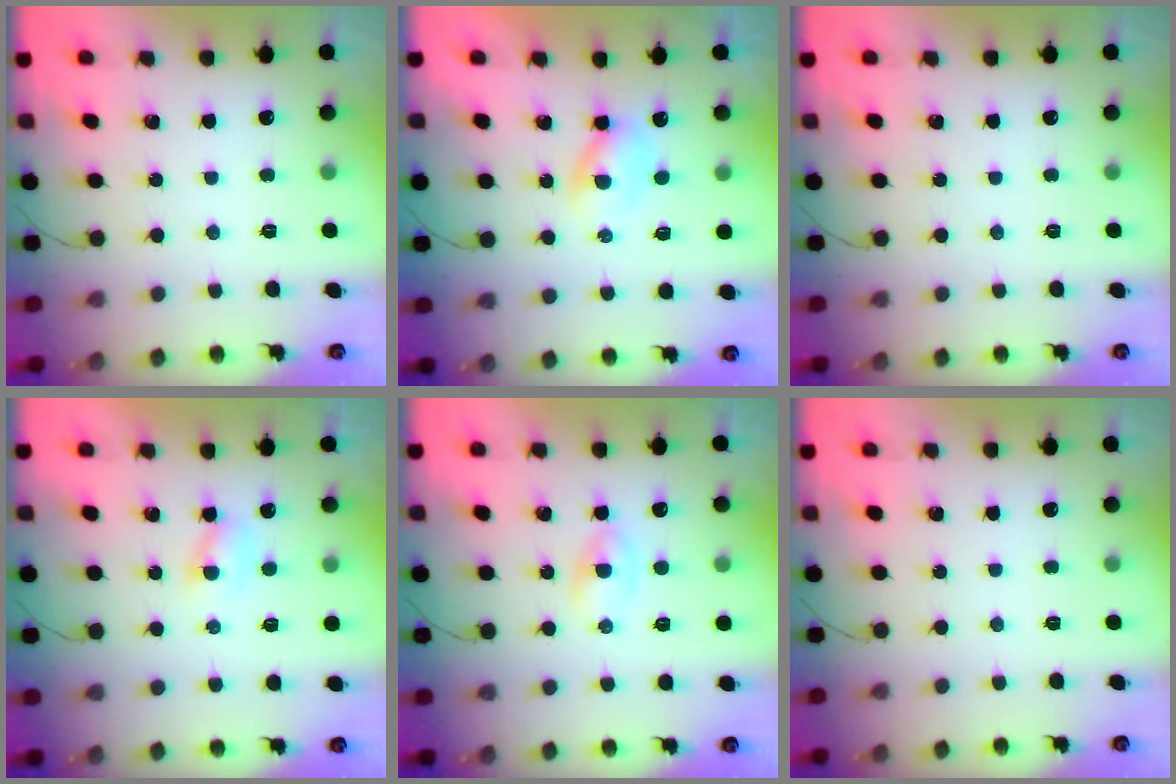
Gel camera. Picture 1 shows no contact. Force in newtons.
{"total": 3.0, "press": 2.7, "slide": 1.3}
{"total": 0.0}
{"total": 1.6, "press": 1.4, "slide": 0.8}
{"total": 1.9, "press": 1.6, "slide": 1.0}
{"total": 0.0}